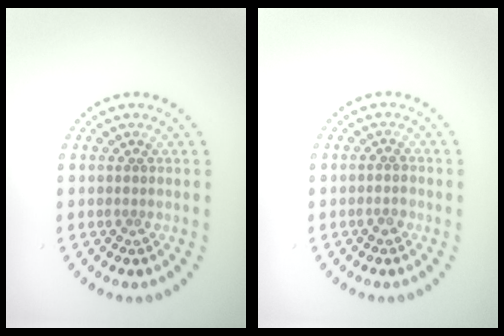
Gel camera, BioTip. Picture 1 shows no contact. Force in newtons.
{"total": 1.1, "press": 1.0, "slide": 0.4}